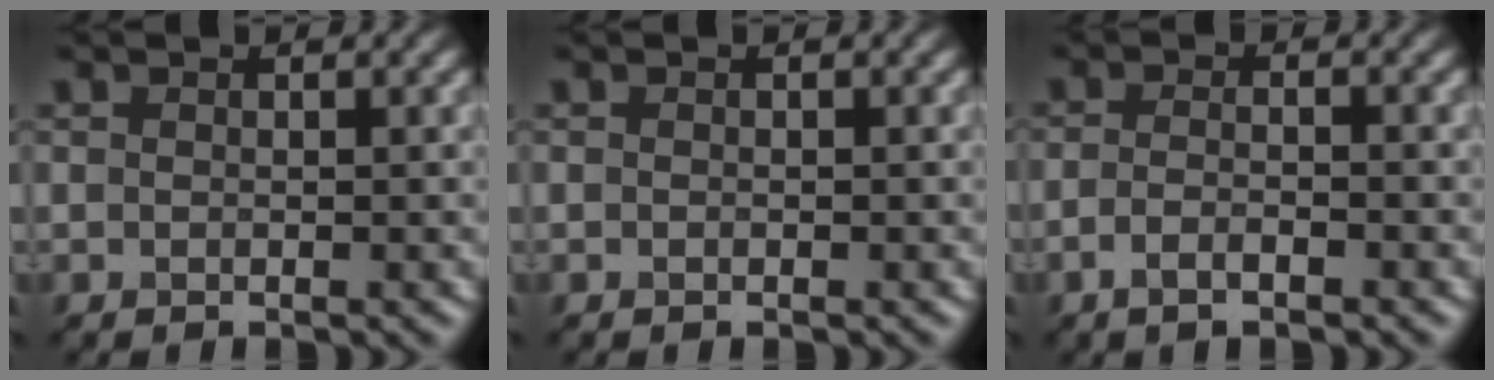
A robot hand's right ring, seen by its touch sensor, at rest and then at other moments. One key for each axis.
{"total": 0.0}
{"total": 2.0, "fx": -1.1, "fy": 0.6, "fz": 1.6, "tx": -0.030, "ty": -0.001, "tz": -0.024}